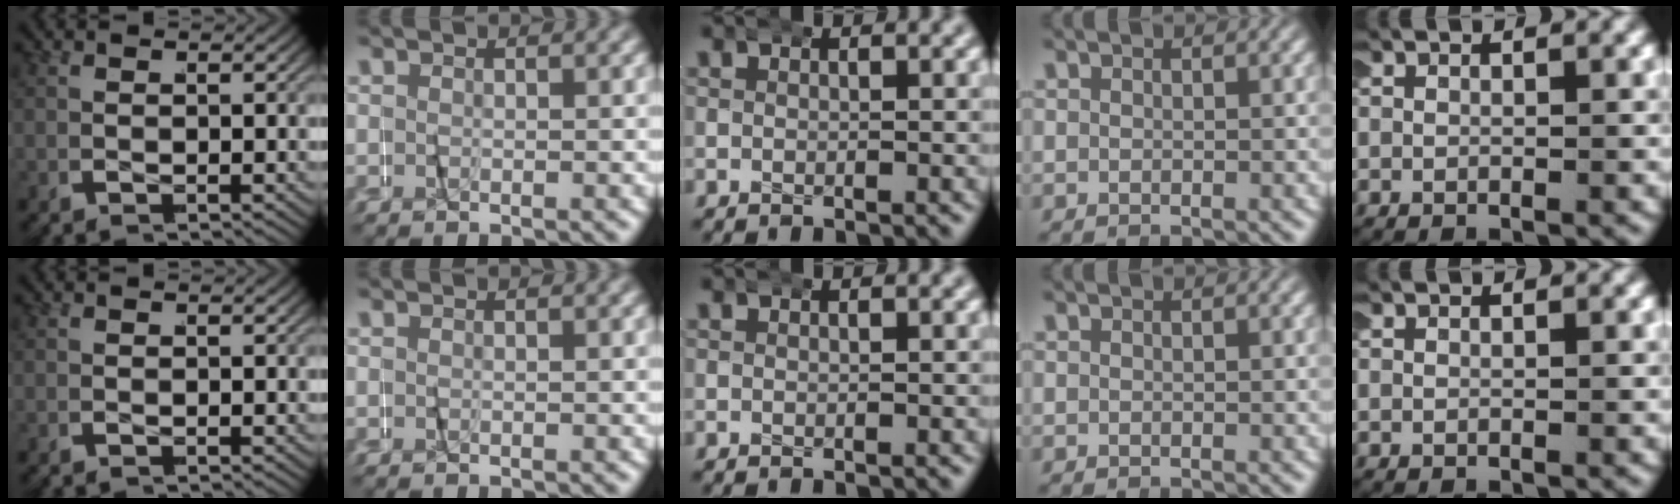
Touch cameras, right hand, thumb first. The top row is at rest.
{}